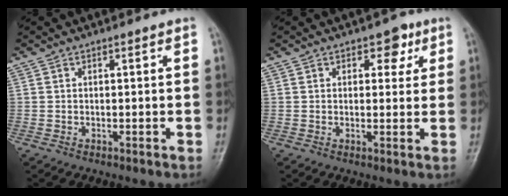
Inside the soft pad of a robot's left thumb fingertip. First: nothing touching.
{"total": 4.0, "force": [2.0, 2.7, 2.2], "torque": [0.000, -0.006, 0.022]}